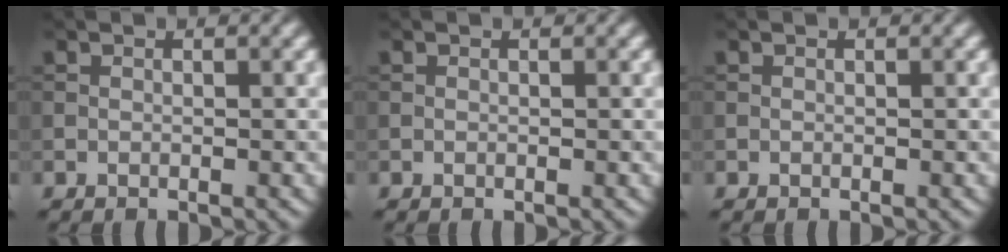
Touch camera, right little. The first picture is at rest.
{"total": 0.0}
{"total": 0.0}